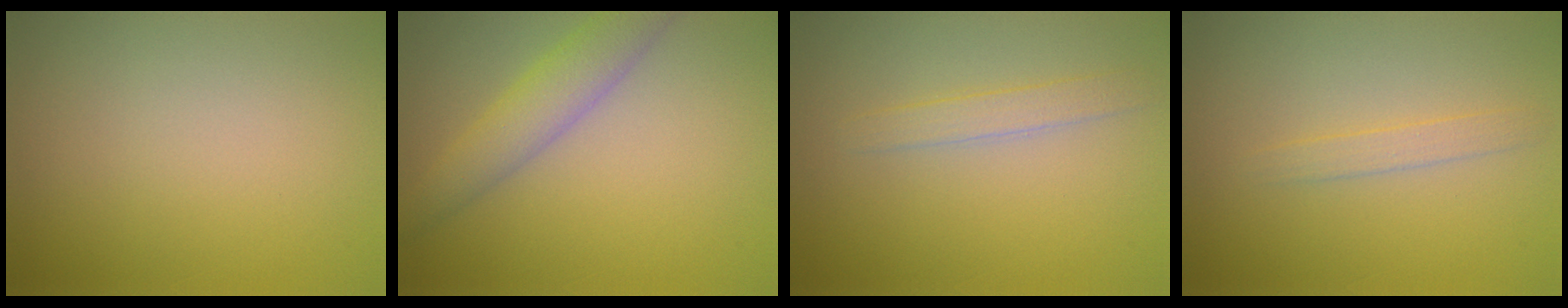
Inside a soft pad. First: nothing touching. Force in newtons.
{"total": 3.7, "press": 3.7, "slide": 0.1}
{"total": 1.7, "press": 1.7, "slide": 0.0}
{"total": 1.3, "press": 1.3, "slide": 0.0}